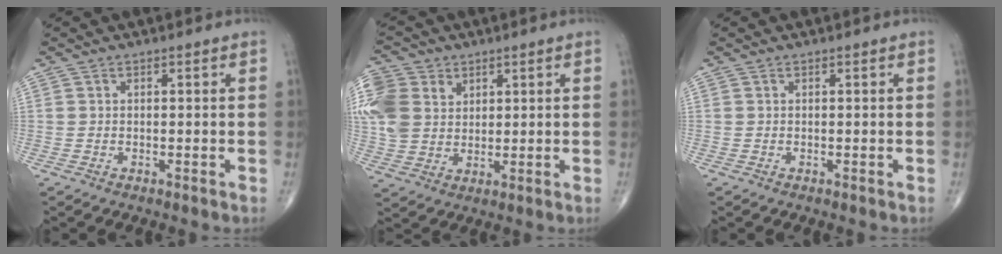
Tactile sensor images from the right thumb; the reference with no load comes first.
{"total": 13.4, "force": [4.1, 10.7, 6.9], "torque": [-0.152, 0.003, 0.079]}
{"total": 0.0}